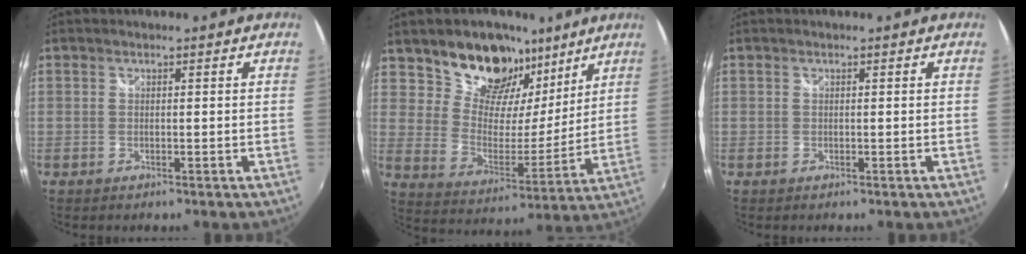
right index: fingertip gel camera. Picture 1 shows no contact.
{"total": 16.9, "force": [11.2, 10.2, 7.3], "torque": [-0.135, 0.007, 0.198]}
{"total": 0.0}